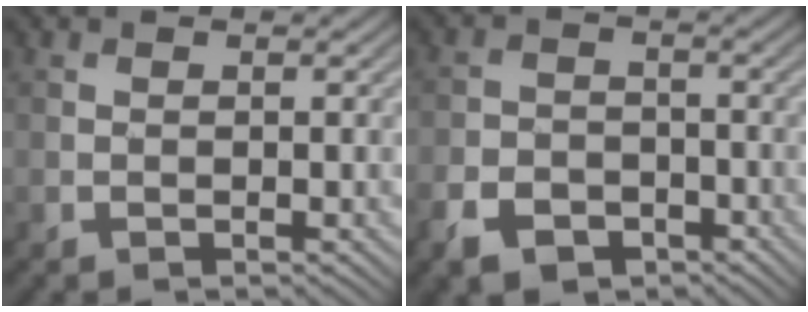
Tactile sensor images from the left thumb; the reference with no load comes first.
{"total": 5.7, "force": [-3.7, 3.6, 2.4], "torque": [-0.054, -0.005, -0.074]}